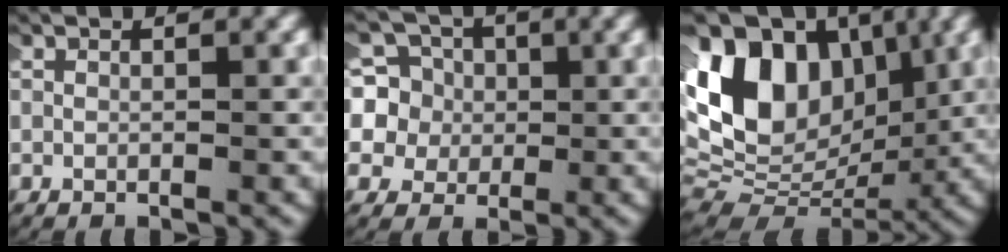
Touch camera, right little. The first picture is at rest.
{"total": 9.7, "force": [-1.0, 9.3, 2.8], "torque": [-0.115, -0.030, -0.028]}
{"total": 13.7, "force": [3.4, 9.3, 9.4], "torque": [-0.197, -0.008, 0.058]}